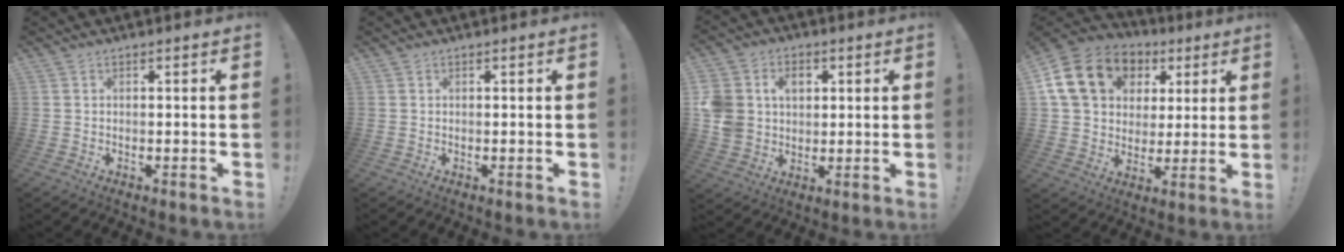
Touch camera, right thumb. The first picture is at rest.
{"total": 0.0}
{"total": 11.4, "force": [2.8, 9.8, 5.2], "torque": [-0.110, -0.008, 0.058]}
{"total": 19.7, "force": [7.4, 15.1, 10.2], "torque": [-0.158, -0.013, 0.155]}